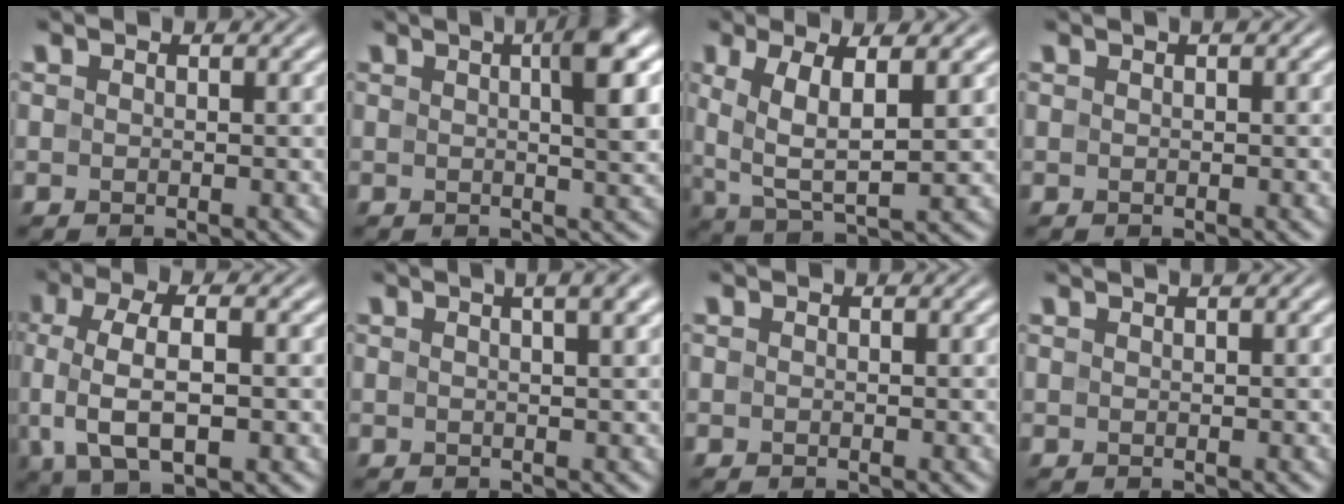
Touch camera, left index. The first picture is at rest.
{"total": 4.9, "force": [1.2, 0.8, 4.7], "torque": [-0.057, 0.011, 0.013]}
{"total": 5.2, "force": [1.3, 1.5, 4.8], "torque": [-0.096, -0.001, 0.026]}
{"total": 0.6, "force": [0.2, 0.0, 0.6], "torque": [-0.009, 0.003, 0.003]}
{"total": 6.8, "force": [-0.4, 2.7, 6.3], "torque": [-0.125, 0.005, -0.009]}
{"total": 4.6, "force": [2.2, 1.7, 3.7], "torque": [-0.024, 0.023, -0.003]}
{"total": 0.0}
{"total": 1.2, "force": [0.7, 0.2, 1.0], "torque": [-0.013, 0.003, 0.004]}